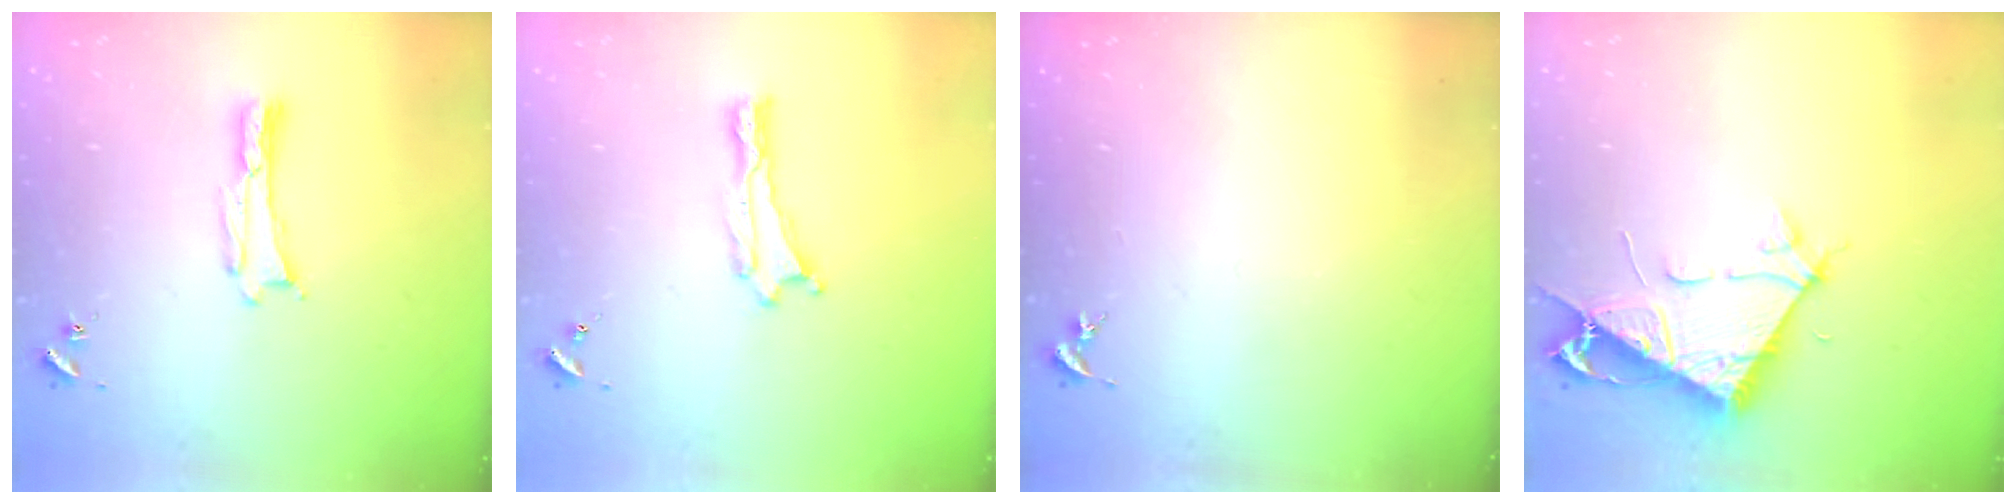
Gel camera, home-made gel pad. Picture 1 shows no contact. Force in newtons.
{"total": 0.0}
{"total": 0.0}
{"total": 7.7, "press": 7.7, "slide": 0.8}